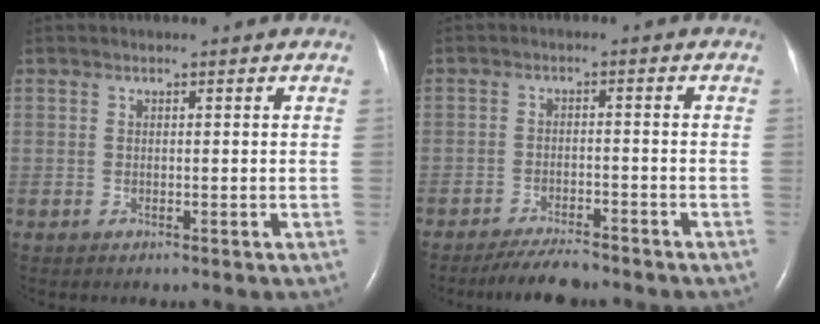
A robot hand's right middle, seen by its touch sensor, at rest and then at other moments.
{"total": 5.6, "force": [-5.1, 0.9, 2.2], "torque": [-0.042, -0.014, -0.086]}